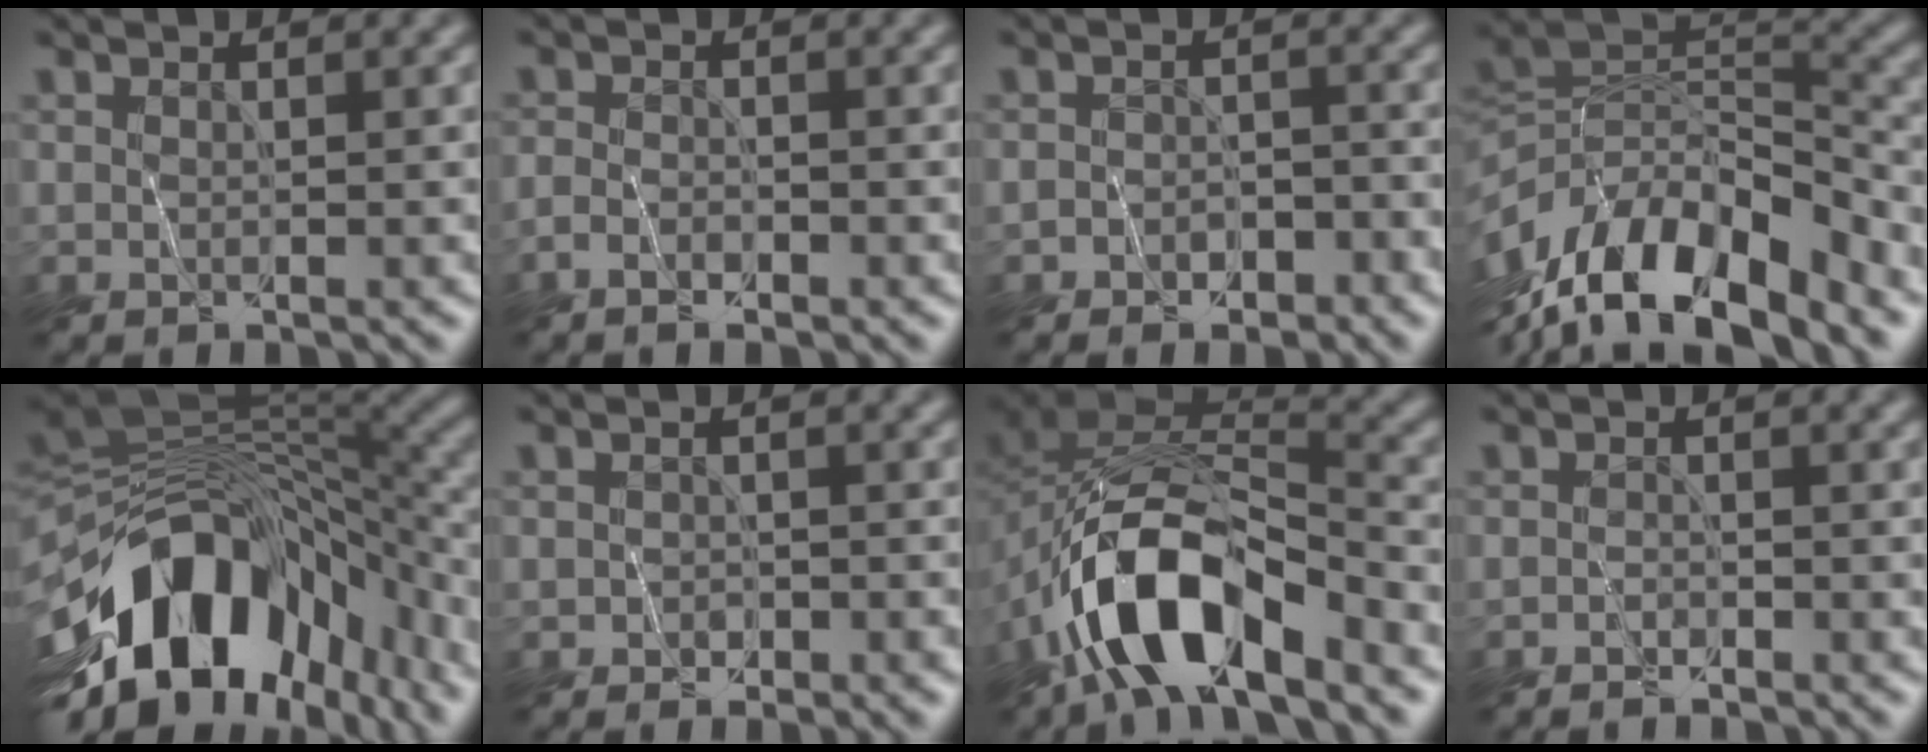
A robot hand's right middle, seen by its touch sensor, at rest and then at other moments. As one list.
[{"total": 1.6, "force": [-1.5, 0.2, 0.5], "torque": [-0.014, -0.004, -0.034]}, {"total": 2.2, "force": [-1.9, 0.8, 0.8], "torque": [-0.011, -0.003, -0.037]}, {"total": 12.6, "force": [-8.4, 5.1, 8.0], "torque": [-0.157, 0.013, -0.146]}, {"total": 15.2, "force": [-7.6, 7.2, 11.1], "torque": [-0.187, 0.000, -0.122]}, {"total": 1.2, "force": [-0.9, 0.5, 0.5], "torque": [-0.010, -0.008, -0.019]}, {"total": 10.1, "force": [-6.1, 4.1, 6.9], "torque": [-0.126, 0.003, -0.115]}, {"total": 1.2, "force": [-1.2, -0.3, -0.3], "torque": [0.002, -0.001, -0.027]}]